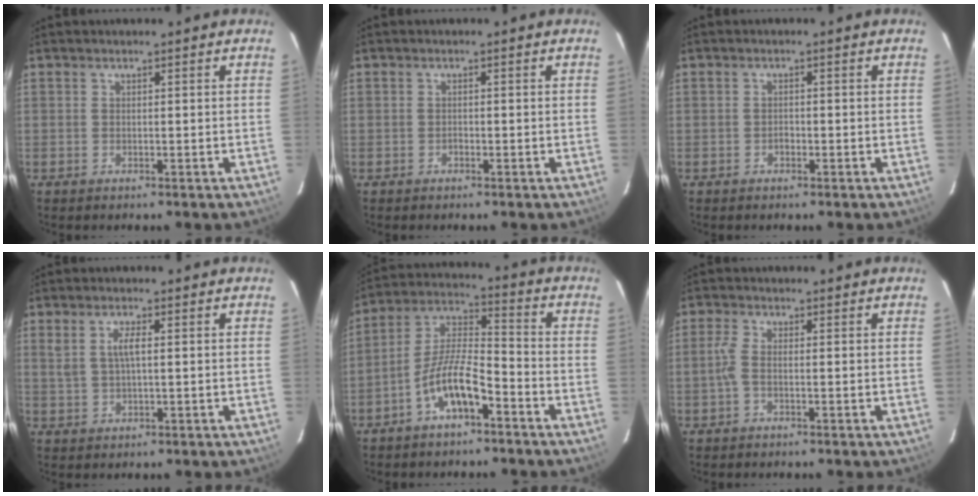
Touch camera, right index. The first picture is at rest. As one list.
[{"total": 0.6, "force": [-0.6, 0.3, 0.1], "torque": [-0.001, 0.004, -0.010]}, {"total": 1.2, "force": [-0.8, 0.7, 0.5], "torque": [-0.008, 0.004, -0.013]}, {"total": 3.2, "force": [0.6, 0.9, 3.1], "torque": [-0.061, 0.003, 0.014]}, {"total": 9.8, "force": [-5.6, 3.0, 7.5], "torque": [-0.160, 0.013, -0.103]}, {"total": 2.3, "force": [-0.8, 0.6, 2.0], "torque": [-0.050, 0.004, -0.019]}]